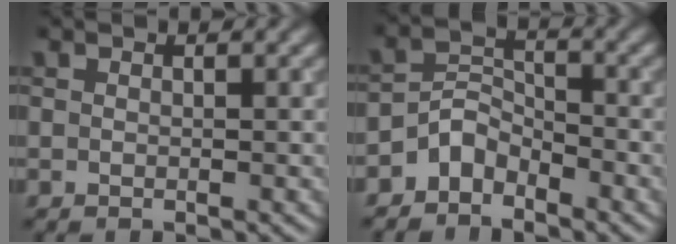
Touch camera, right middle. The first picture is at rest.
{"total": 3.0, "force": [-2.4, 1.6, 0.9], "torque": [-0.013, 0.013, -0.054]}